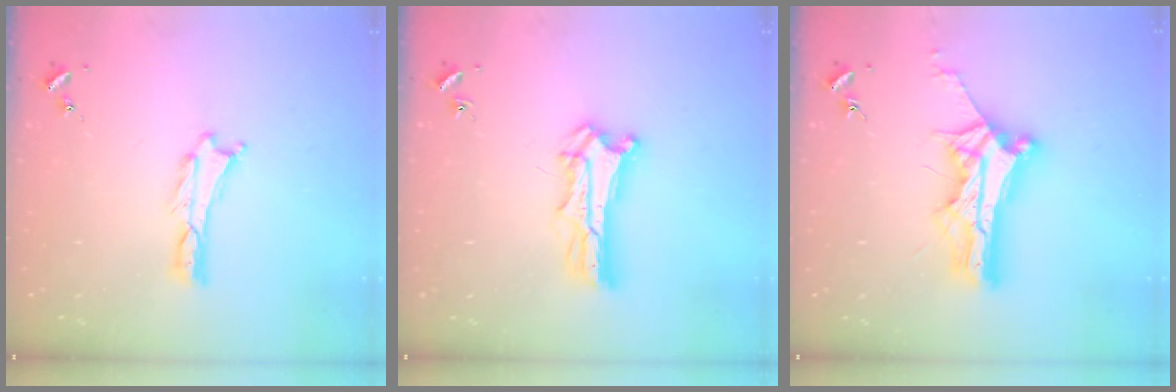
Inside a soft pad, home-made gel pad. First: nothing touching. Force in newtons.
{"total": 6.6, "press": 6.6, "slide": 0.6}
{"total": 9.2, "press": 9.2, "slide": 0.4}